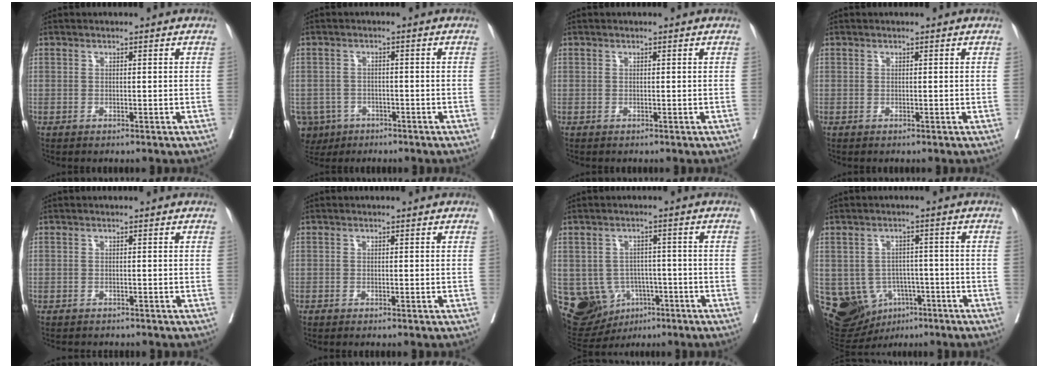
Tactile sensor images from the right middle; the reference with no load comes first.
{"total": 6.9, "force": [-4.0, 5.5, 1.2], "torque": [-0.033, 0.002, -0.061]}
{"total": 0.0}
{"total": 0.0}
{"total": 3.7, "force": [-3.4, 1.0, 1.1], "torque": [-0.015, -0.004, -0.046]}
{"total": 0.5, "force": [-0.5, -0.1, 0.2], "torque": [-0.001, 0.000, -0.012]}
{"total": 11.3, "force": [-4.4, 9.4, 4.5], "torque": [-0.089, 0.016, -0.054]}
{"total": 11.0, "force": [-4.7, 8.9, 4.3], "torque": [-0.078, 0.019, -0.060]}